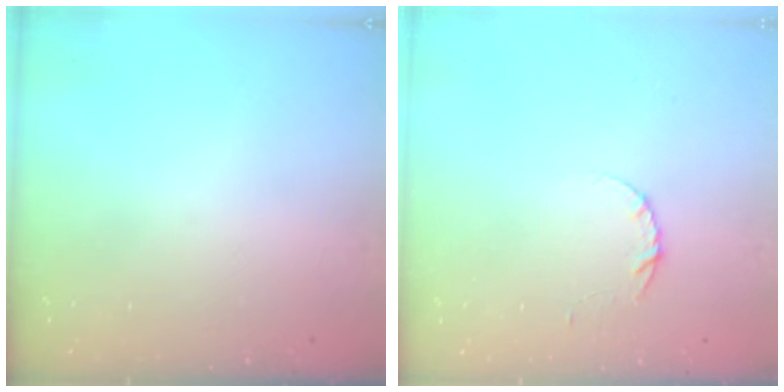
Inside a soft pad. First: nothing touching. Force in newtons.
{"total": 3.4, "press": 3.4, "slide": 0.4}